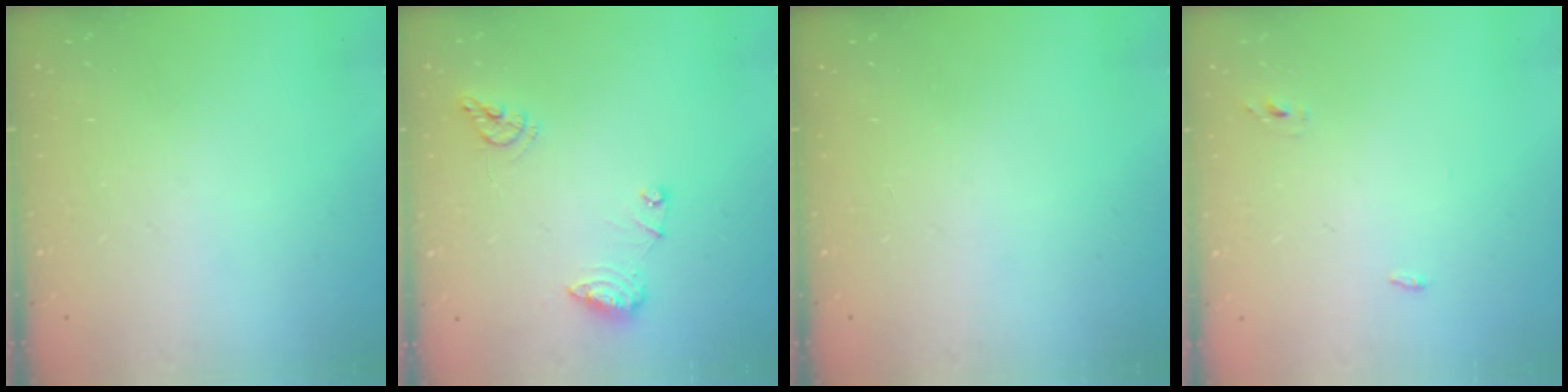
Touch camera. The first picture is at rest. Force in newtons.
{"total": 8.9, "press": 8.9, "slide": 1.0}
{"total": 0.0}
{"total": 2.7, "press": 2.6, "slide": 0.8}